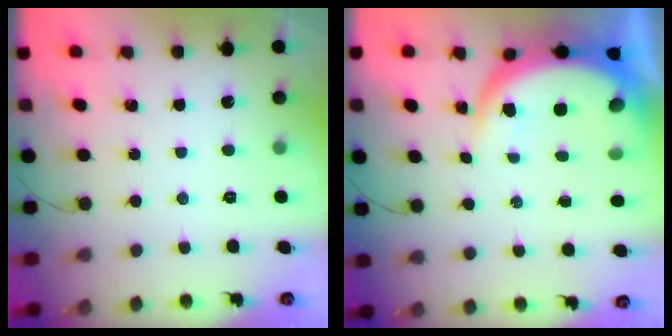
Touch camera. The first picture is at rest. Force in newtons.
{"total": 9.0, "press": 8.9, "slide": 1.3}